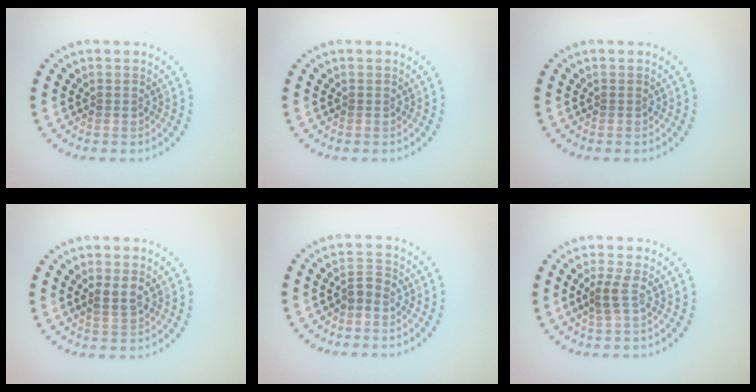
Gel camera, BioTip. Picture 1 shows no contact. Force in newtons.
{"total": 0.0}
{"total": 0.0}
{"total": 1.9, "press": 1.8, "slide": 0.6}
{"total": 1.4, "press": 1.2, "slide": 0.8}
{"total": 1.6, "press": 1.1, "slide": 1.2}